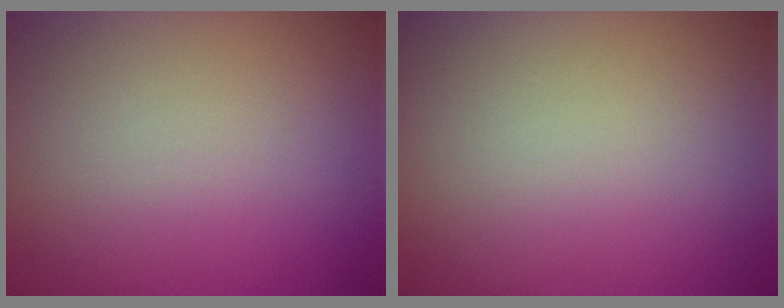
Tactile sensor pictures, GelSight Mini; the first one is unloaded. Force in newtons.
{"total": 0.0}